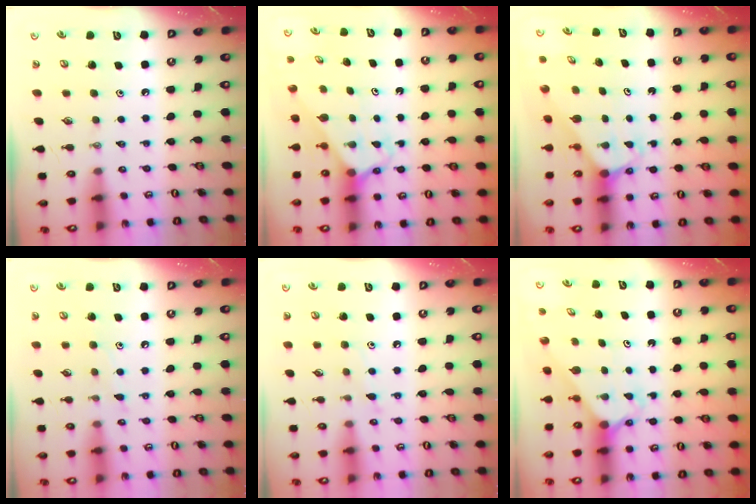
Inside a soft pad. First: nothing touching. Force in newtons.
{"total": 2.7, "press": 2.7, "slide": 0.1}
{"total": 1.8, "press": 1.8, "slide": 0.1}
{"total": 5.0, "press": 5.0, "slide": 0.3}
{"total": 6.3, "press": 6.3, "slide": 0.7}
{"total": 2.4, "press": 2.4, "slide": 0.2}